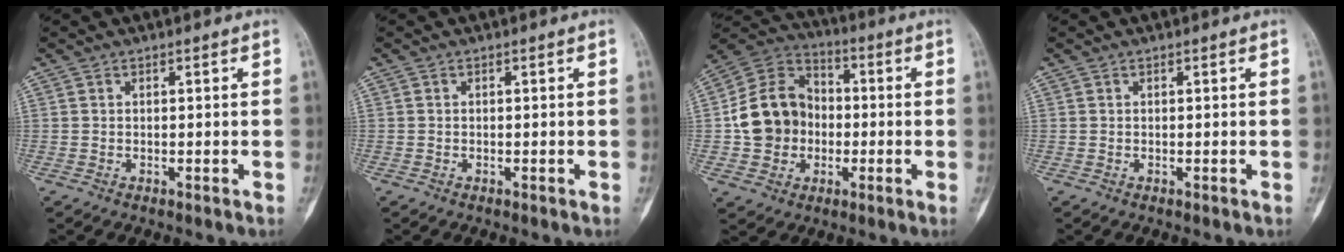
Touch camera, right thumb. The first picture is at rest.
{"total": 0.0}
{"total": 14.3, "force": [-1.4, 12.2, 7.3], "torque": [-0.107, 0.030, -0.031]}
{"total": 0.0}